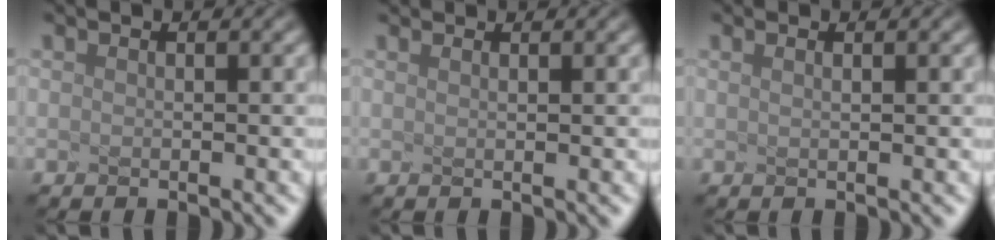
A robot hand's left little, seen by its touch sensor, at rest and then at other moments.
{"total": 1.0, "force": [0.8, 0.3, 0.5], "torque": [-0.001, 0.014, 0.005]}
{"total": 0.8, "force": [0.4, 0.3, 0.6], "torque": [-0.005, 0.010, 0.001]}